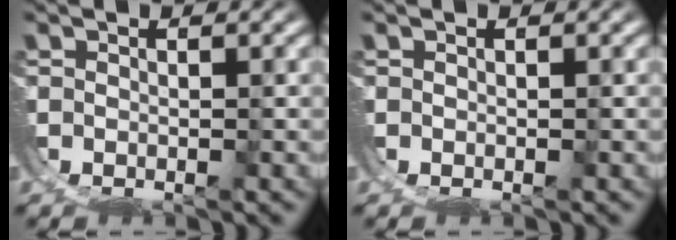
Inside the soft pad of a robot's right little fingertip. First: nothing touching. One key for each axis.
{"total": 0.0}